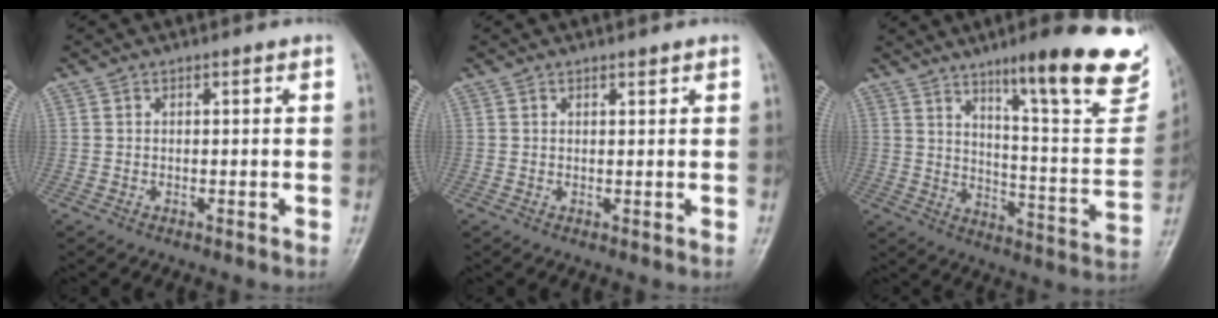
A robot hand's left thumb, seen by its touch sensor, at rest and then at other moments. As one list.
[{"total": 0.7, "force": [0.7, 0.2, 0.3], "torque": [-0.006, -0.006, 0.010]}, {"total": 23.3, "force": [14.8, 4.1, 17.6], "torque": [-0.208, -0.072, 0.215]}]